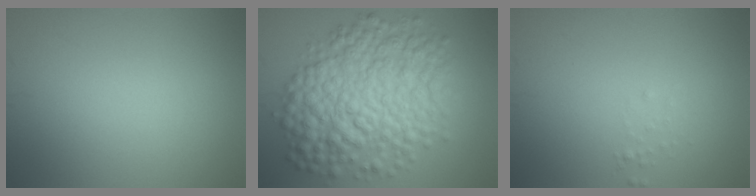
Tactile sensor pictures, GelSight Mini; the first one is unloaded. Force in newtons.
{"total": 9.9, "press": 9.9, "slide": 0.1}
{"total": 0.6, "press": 0.6, "slide": 0.1}